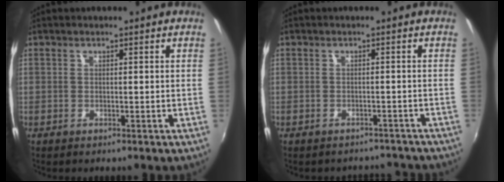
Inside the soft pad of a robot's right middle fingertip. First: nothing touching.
{"total": 6.8, "force": [-6.2, 2.4, 1.3], "torque": [-0.026, 0.002, -0.068]}